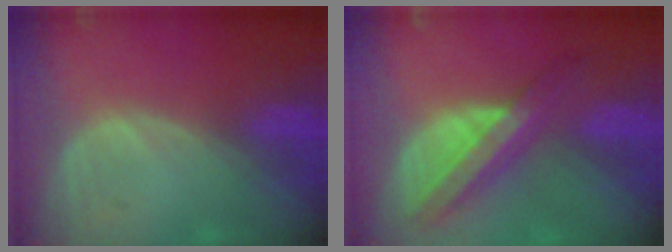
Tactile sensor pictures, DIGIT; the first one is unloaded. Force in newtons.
{"total": 8.3, "press": 7.0, "slide": 4.4}